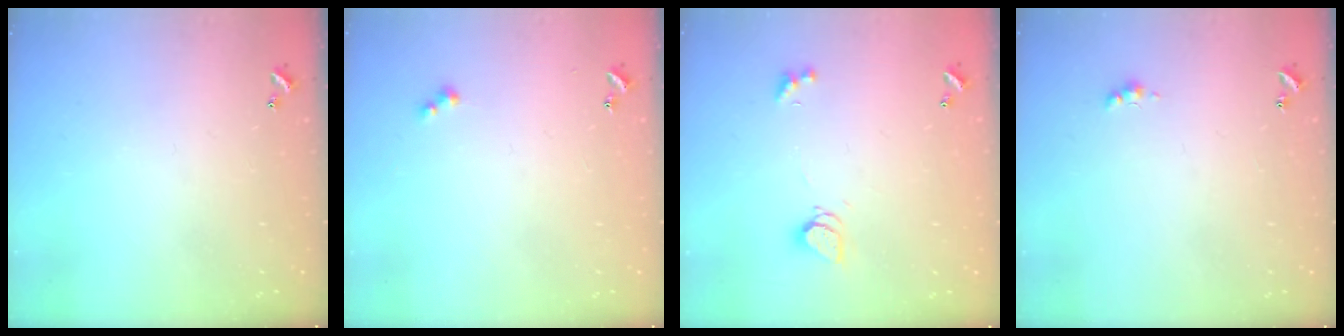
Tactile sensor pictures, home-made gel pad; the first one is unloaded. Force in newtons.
{"total": 1.9, "press": 1.8, "slide": 0.4}
{"total": 2.5, "press": 2.5, "slide": 0.2}
{"total": 2.0, "press": 1.9, "slide": 0.5}